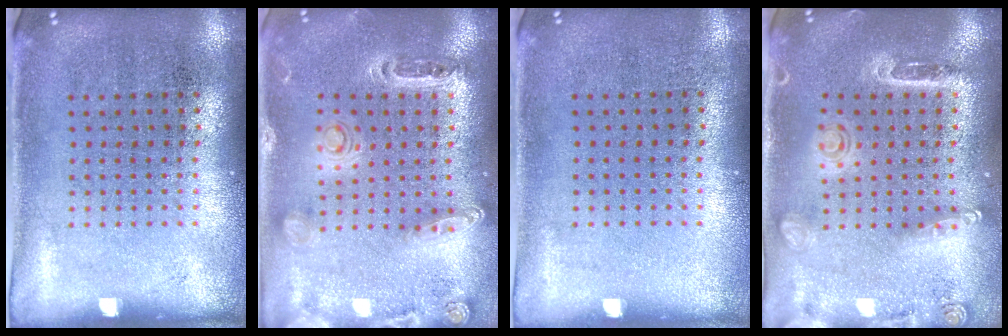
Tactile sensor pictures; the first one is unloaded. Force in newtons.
{"total": 1.4, "press": 1.3, "slide": 0.3}
{"total": 0.0}
{"total": 1.6, "press": 1.5, "slide": 0.6}